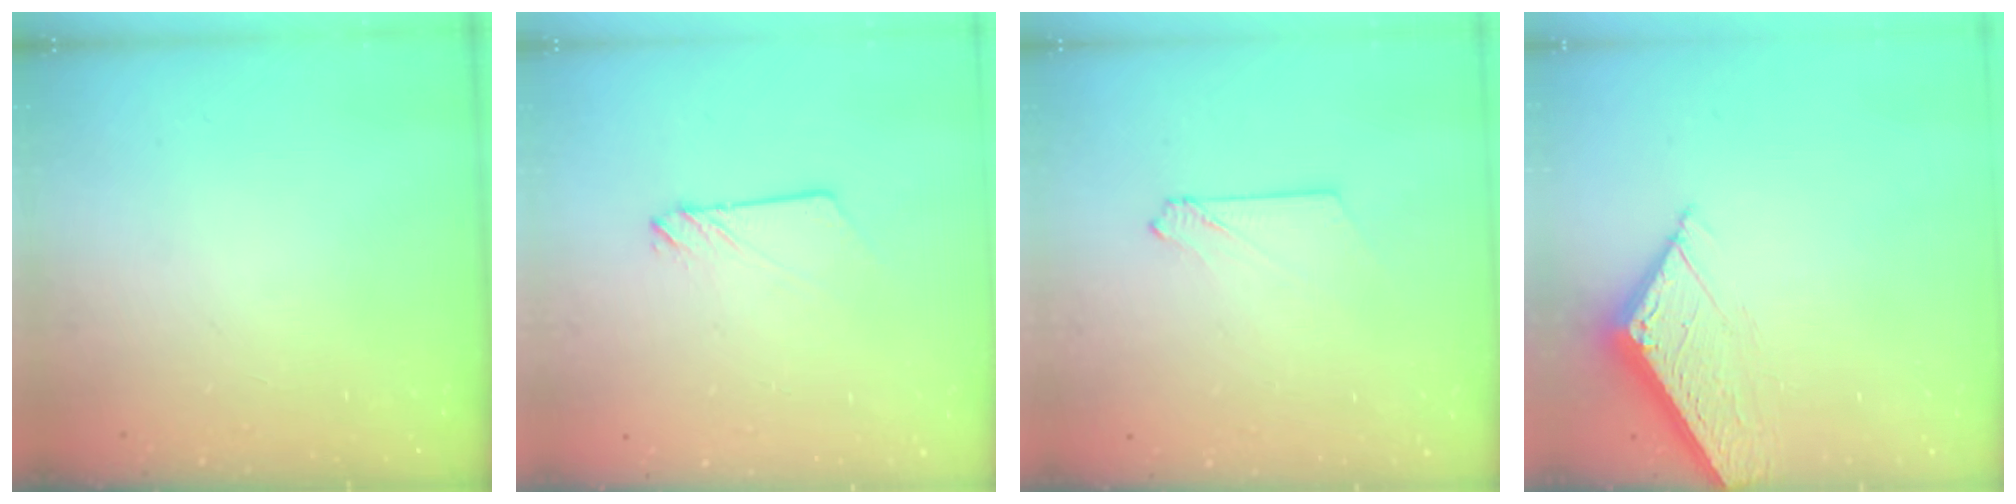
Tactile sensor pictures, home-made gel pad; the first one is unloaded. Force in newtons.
{"total": 2.3, "press": 2.3, "slide": 0.2}
{"total": 2.1, "press": 2.1, "slide": 0.3}
{"total": 7.8, "press": 7.8, "slide": 0.1}